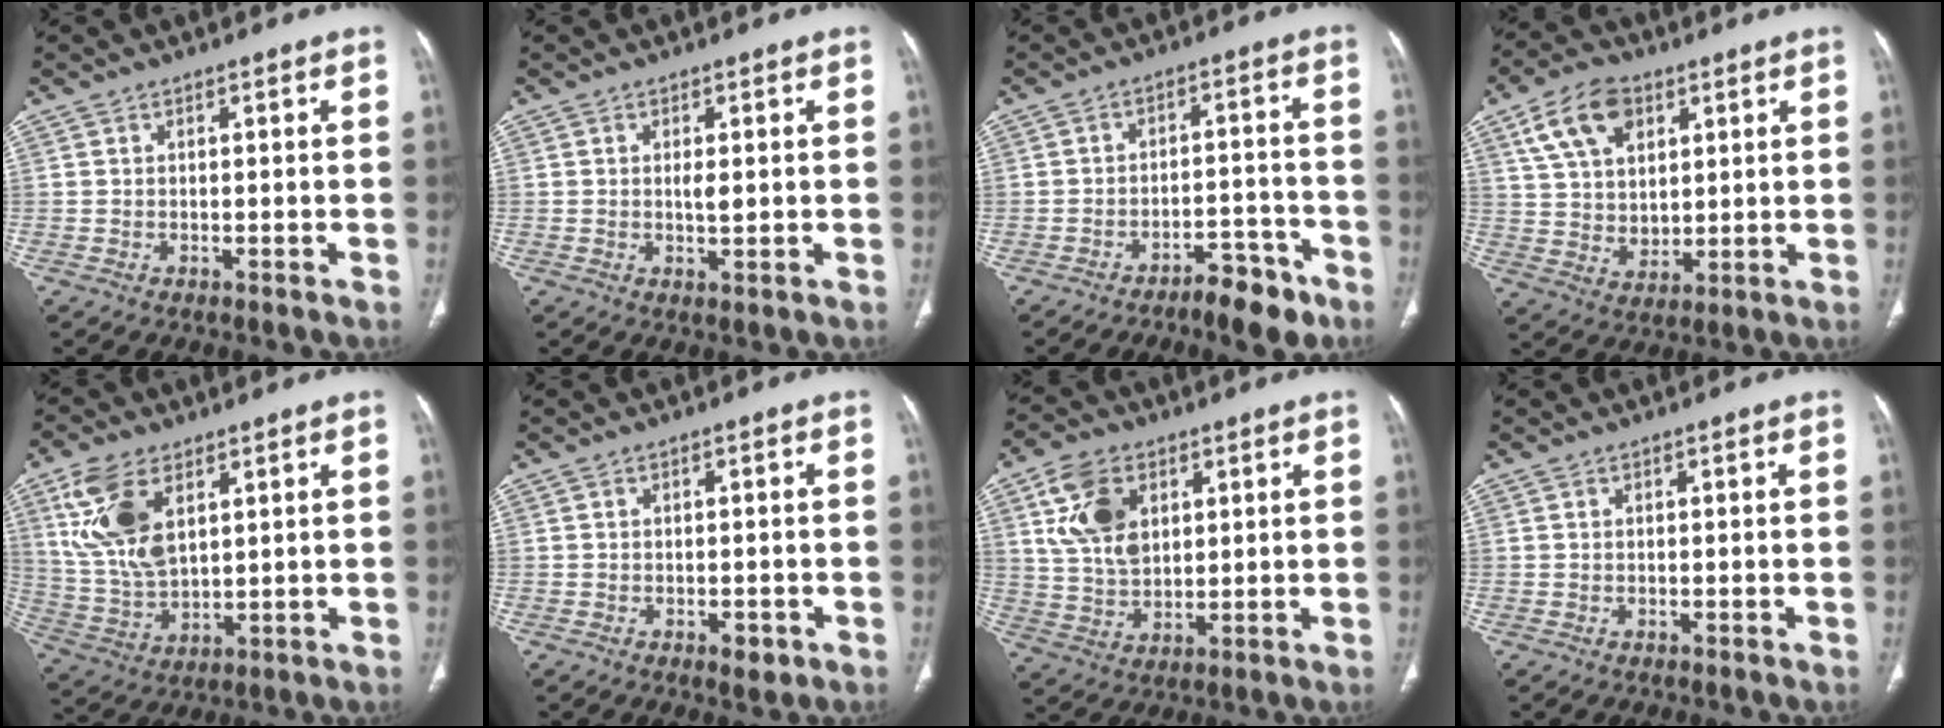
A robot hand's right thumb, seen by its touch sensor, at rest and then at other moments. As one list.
[{"total": 2.3, "force": [0.2, 0.7, 2.2], "torque": [-0.039, -0.004, 0.005]}, {"total": 7.7, "force": [-5.5, 2.9, 4.5], "torque": [-0.050, 0.044, -0.079]}, {"total": 12.7, "force": [5.9, 8.3, 7.7], "torque": [-0.117, -0.016, 0.114]}, {"total": 13.3, "force": [5.4, 7.2, 9.8], "torque": [-0.198, -0.017, 0.117]}, {"total": 2.3, "force": [-1.0, 1.3, 1.7], "torque": [-0.013, 0.002, -0.009]}, {"total": 11.4, "force": [4.1, 7.6, 7.5], "torque": [-0.123, -0.010, 0.083]}, {"total": 0.0}]